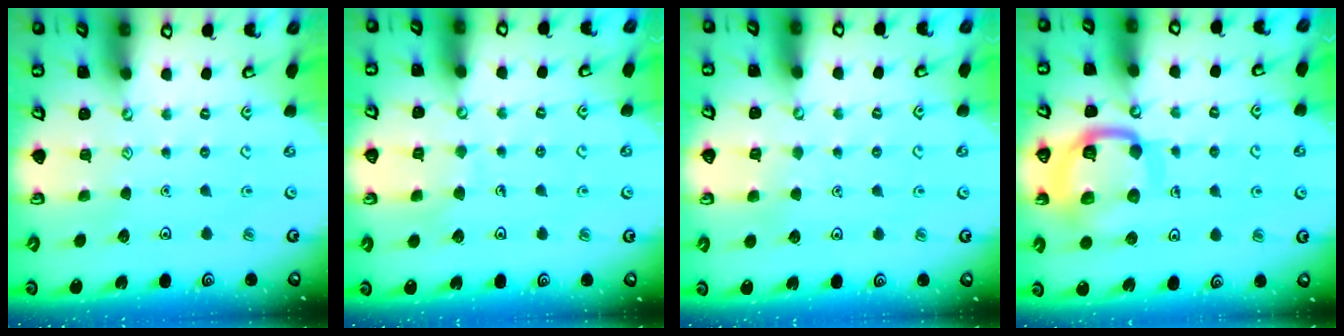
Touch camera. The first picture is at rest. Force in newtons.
{"total": 4.7, "press": 4.7, "slide": 0.3}
{"total": 2.6, "press": 2.6, "slide": 0.3}
{"total": 14.6, "press": 14.5, "slide": 1.4}